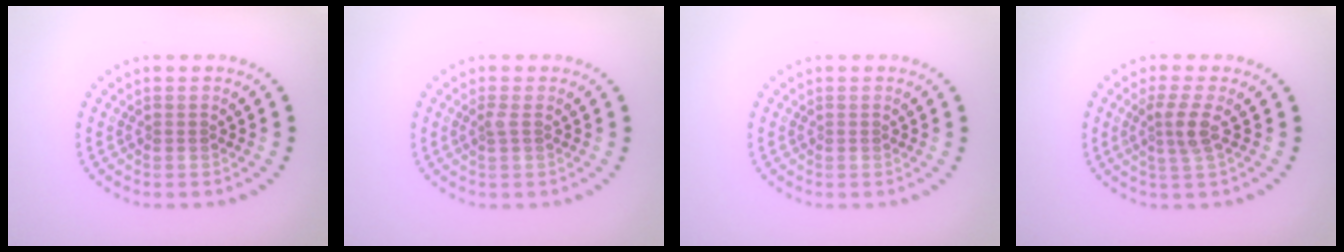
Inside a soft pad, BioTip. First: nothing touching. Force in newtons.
{"total": 0.8, "press": 0.5, "slide": 0.5}
{"total": 0.0}
{"total": 2.4, "press": 1.8, "slide": 1.6}